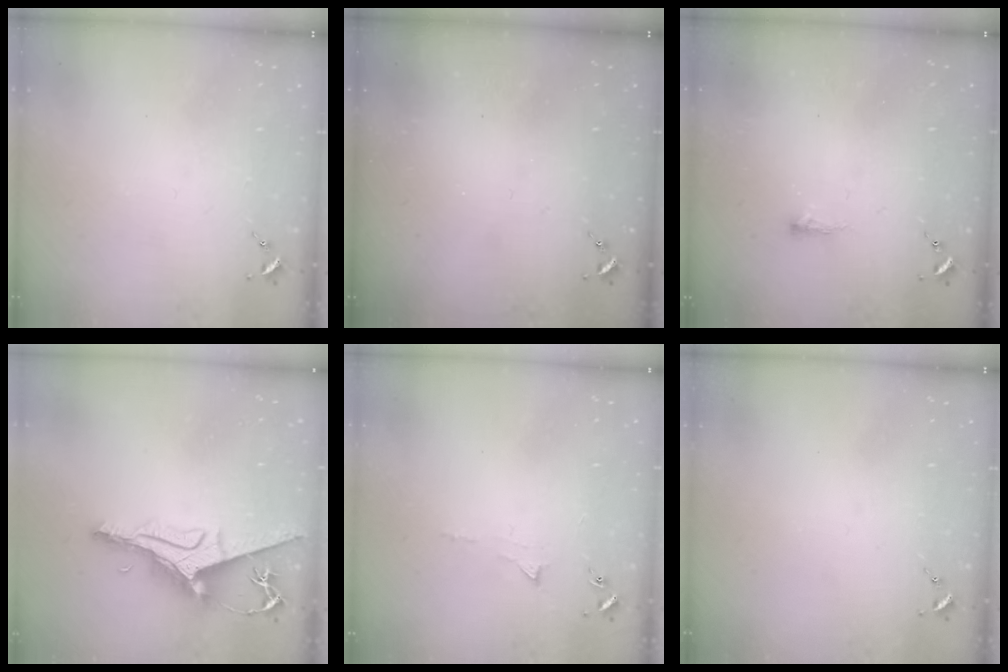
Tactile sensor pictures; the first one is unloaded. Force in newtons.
{"total": 0.0}
{"total": 3.4, "press": 3.3, "slide": 0.7}
{"total": 13.8, "press": 13.8, "slide": 1.0}
{"total": 3.5, "press": 3.5, "slide": 0.5}
{"total": 0.0}